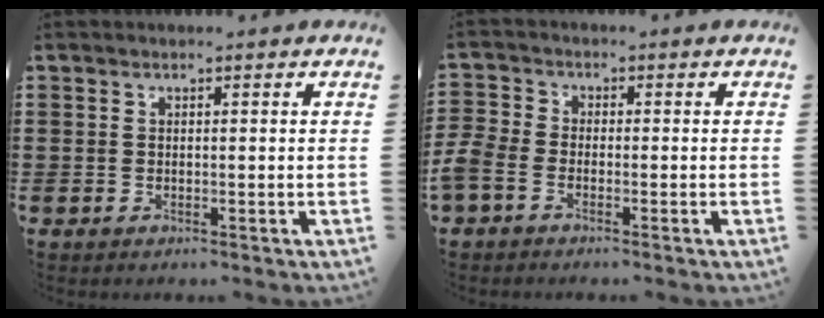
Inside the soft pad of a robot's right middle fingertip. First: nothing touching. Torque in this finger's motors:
{"motor_torque": [0.97, -0.53, 0.49, 0.18]}